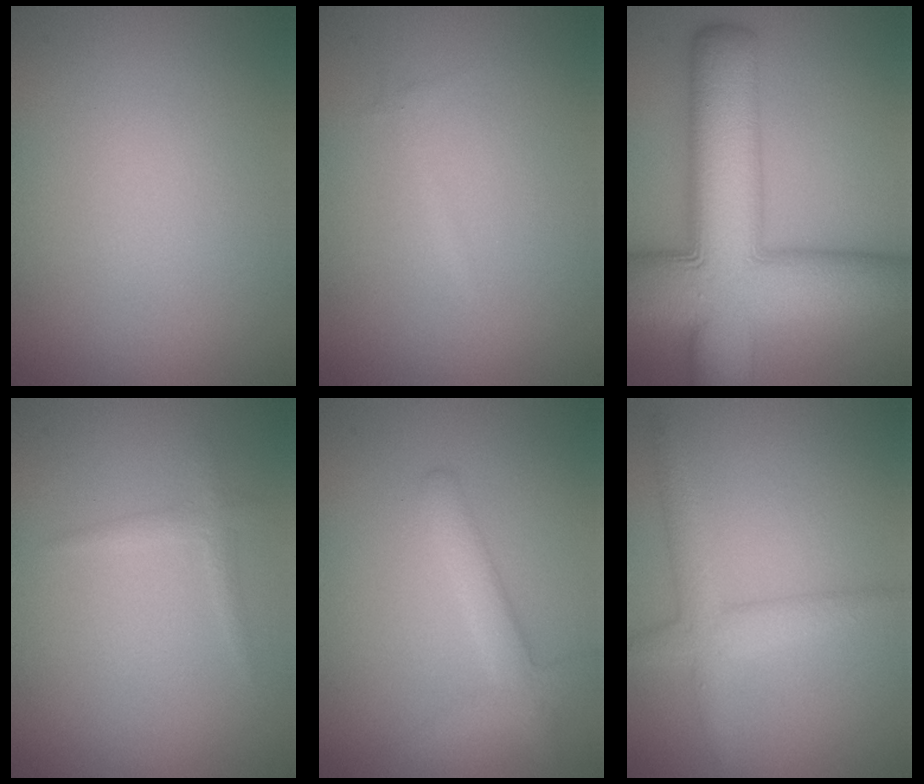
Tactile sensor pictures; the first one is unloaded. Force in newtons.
{"total": 0.5, "press": 0.5, "slide": 0.0}
{"total": 15.2, "press": 15.2, "slide": 0.4}
{"total": 1.1, "press": 1.1, "slide": 0.0}
{"total": 2.8, "press": 2.8, "slide": 0.1}
{"total": 3.0, "press": 3.0, "slide": 0.2}